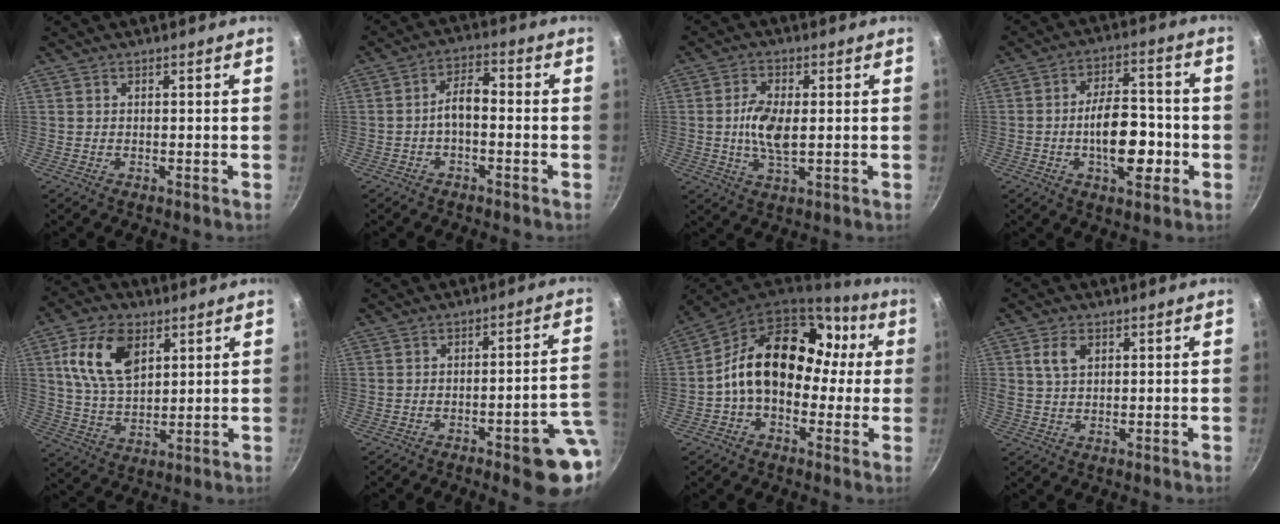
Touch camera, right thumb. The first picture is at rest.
{"total": 5.0, "force": [-1.5, 2.5, 4.0], "torque": [-0.064, 0.032, -0.031]}
{"total": 7.4, "force": [0.1, 3.5, 6.5], "torque": [-0.132, 0.000, 0.001]}
{"total": 12.7, "force": [-3.2, 6.5, 10.4], "torque": [-0.130, 0.031, -0.052]}
{"total": 13.7, "force": [5.0, 8.2, 9.7], "torque": [-0.163, -0.012, 0.095]}
{"total": 11.7, "force": [-4.5, 2.8, 10.4], "torque": [-0.100, 0.040, -0.053]}
{"total": 18.9, "force": [1.2, 13.5, 13.1], "torque": [-0.166, 0.052, 0.007]}
{"total": 4.6, "force": [1.5, 3.0, 3.1], "torque": [-0.049, 0.000, 0.028]}